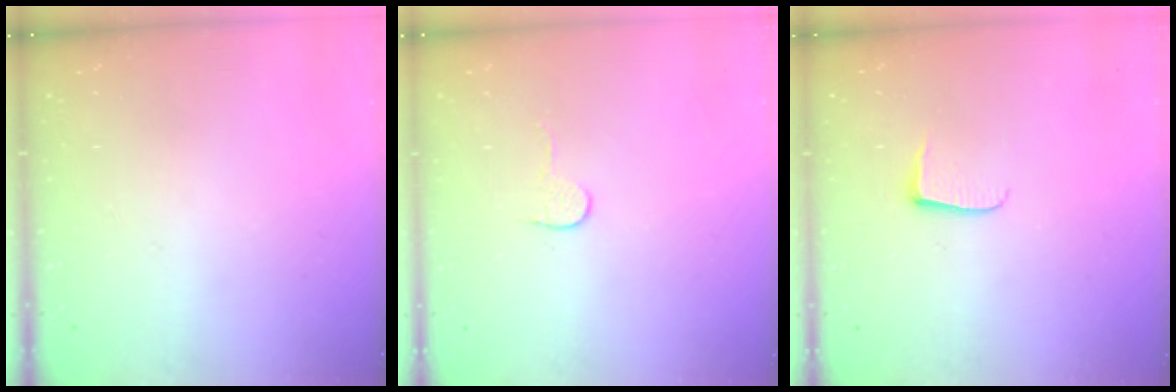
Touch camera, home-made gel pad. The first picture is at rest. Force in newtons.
{"total": 4.0, "press": 4.0, "slide": 0.3}
{"total": 5.4, "press": 5.3, "slide": 0.5}